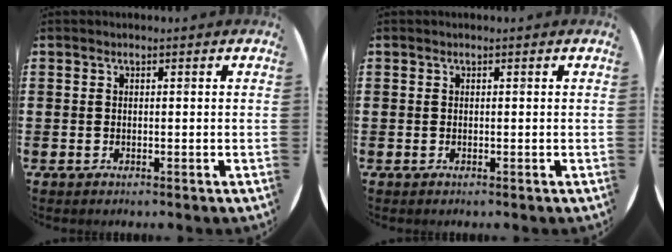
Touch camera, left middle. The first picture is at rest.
{"total": 0.0}